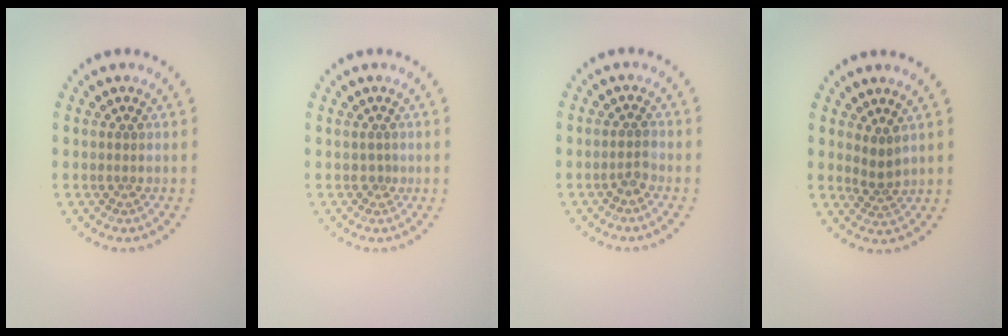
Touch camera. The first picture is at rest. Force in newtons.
{"total": 0.6, "press": 0.2, "slide": 0.6}
{"total": 1.1, "press": 0.9, "slide": 0.7}
{"total": 1.9, "press": 1.4, "slide": 1.4}